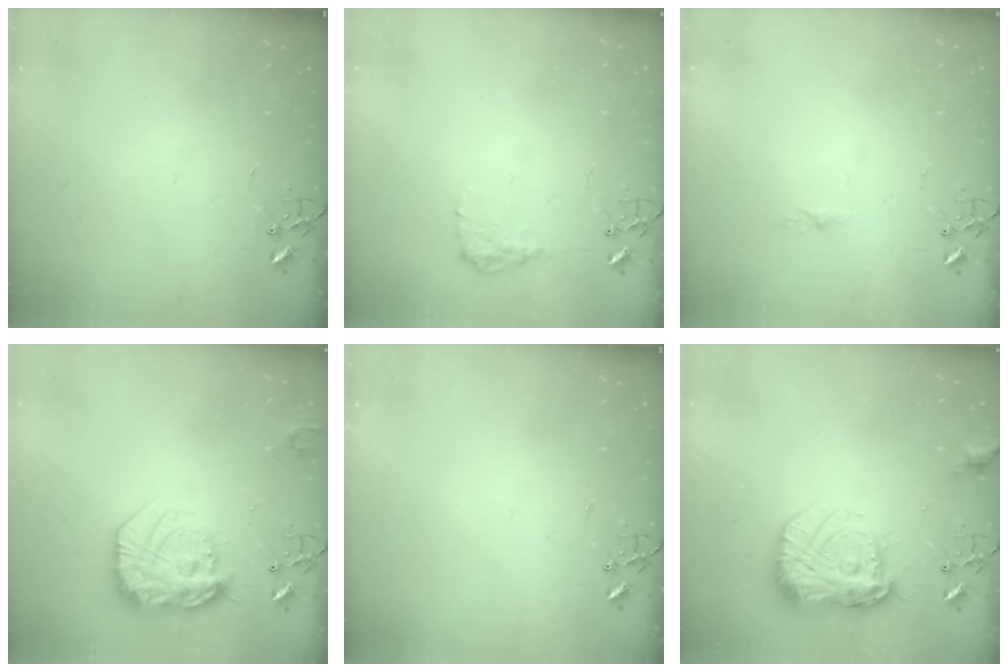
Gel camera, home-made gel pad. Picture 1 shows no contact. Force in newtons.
{"total": 9.6, "press": 9.6, "slide": 0.3}
{"total": 3.3, "press": 3.3, "slide": 0.4}
{"total": 19.0, "press": 18.9, "slide": 1.4}
{"total": 0.0}
{"total": 17.4, "press": 17.4, "slide": 1.3}